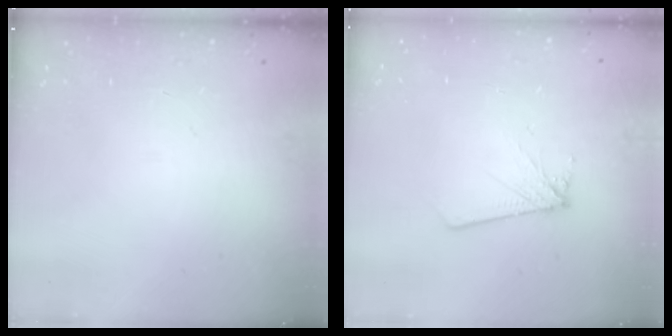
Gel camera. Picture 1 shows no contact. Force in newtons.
{"total": 2.6, "press": 2.6, "slide": 0.2}